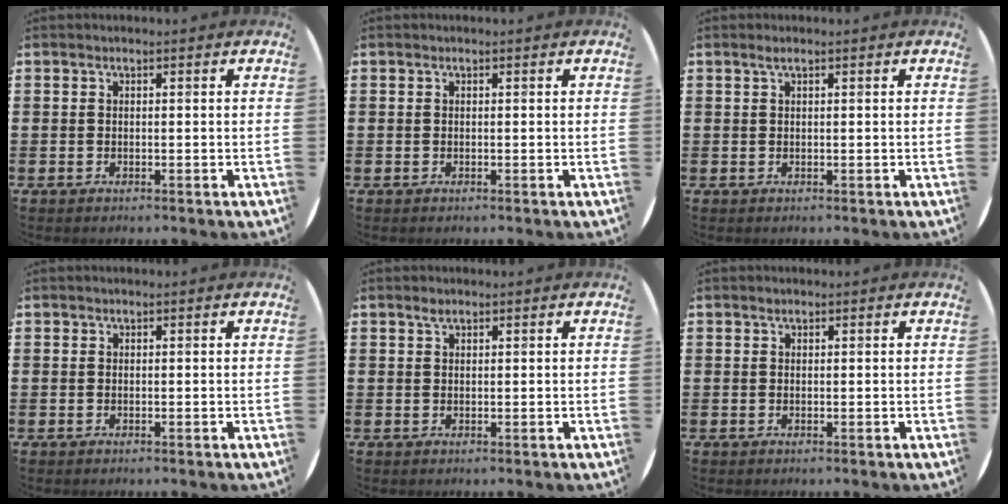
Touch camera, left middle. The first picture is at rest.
{"total": 0.0}
{"total": 0.7, "force": [0.4, 0.0, 0.6], "torque": [-0.012, 0.001, 0.007]}
{"total": 0.0}
{"total": 0.9, "force": [0.7, 0.3, 0.5], "torque": [-0.003, -0.001, 0.010]}
{"total": 0.0}